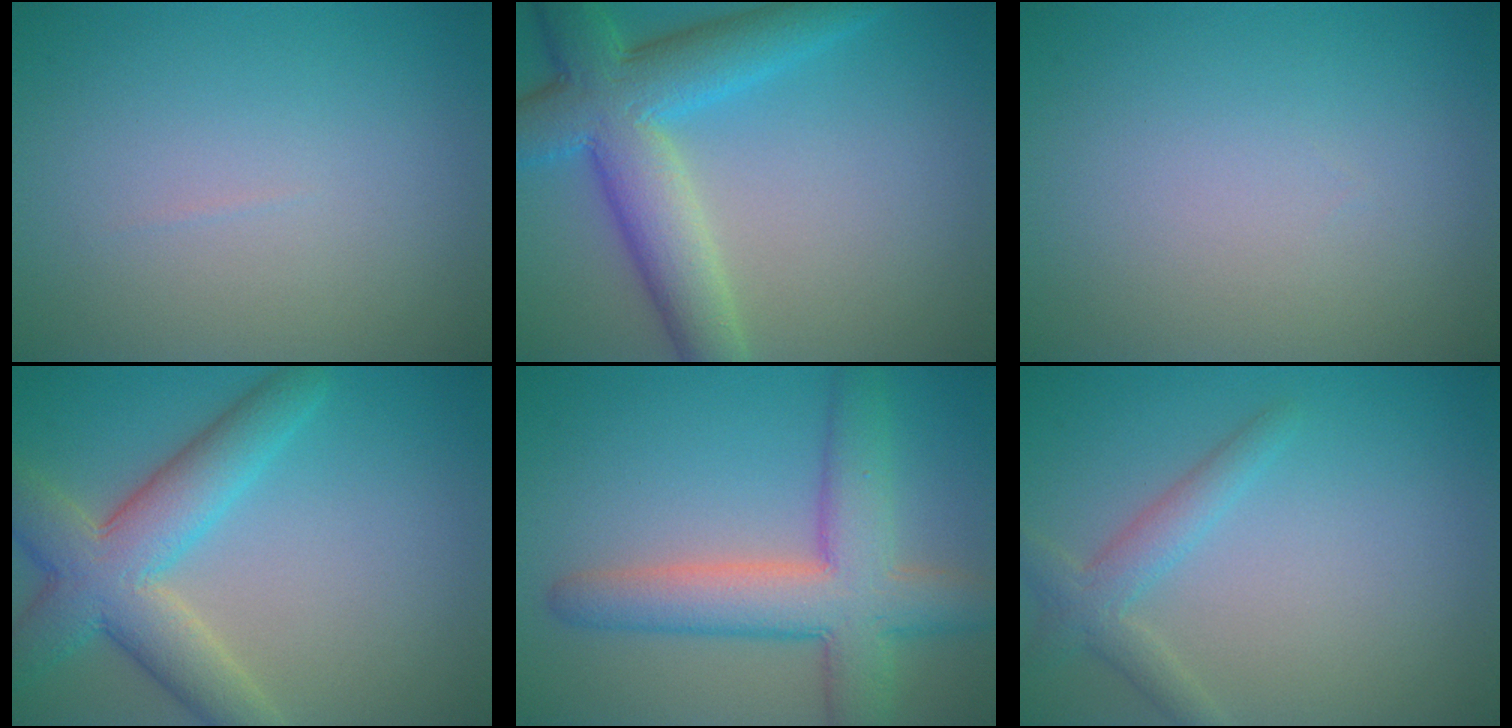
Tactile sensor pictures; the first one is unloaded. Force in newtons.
{"total": 8.2, "press": 8.1, "slide": 0.6}
{"total": 0.0}
{"total": 7.1, "press": 7.0, "slide": 0.4}
{"total": 7.5, "press": 7.4, "slide": 0.3}
{"total": 2.5, "press": 2.5, "slide": 0.1}